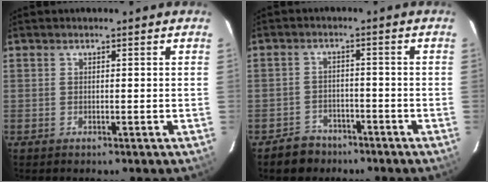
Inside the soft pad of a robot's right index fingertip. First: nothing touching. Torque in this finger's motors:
{"motor_torque": [0.05, -0.05, -0.10, -0.09]}